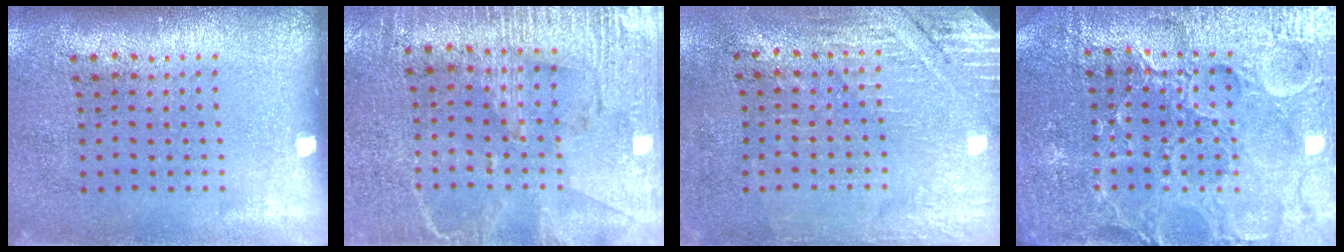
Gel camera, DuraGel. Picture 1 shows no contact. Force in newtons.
{"total": 3.3, "press": 3.0, "slide": 1.5}
{"total": 2.8, "press": 2.6, "slide": 0.9}
{"total": 4.6, "press": 4.4, "slide": 1.5}